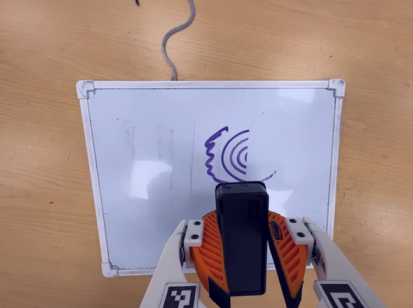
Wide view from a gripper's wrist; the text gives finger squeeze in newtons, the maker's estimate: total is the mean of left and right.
{"total": 12.2, "left": 11.7, "right": 12.7}